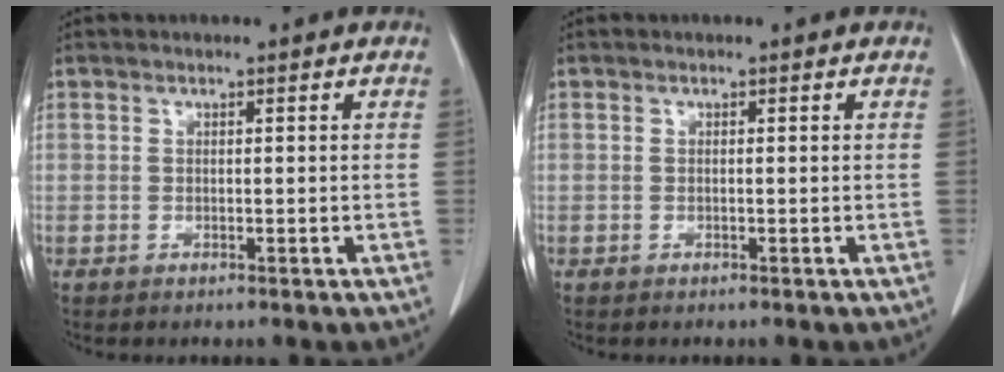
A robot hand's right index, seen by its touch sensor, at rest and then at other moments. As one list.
[{"total": 0.0}]